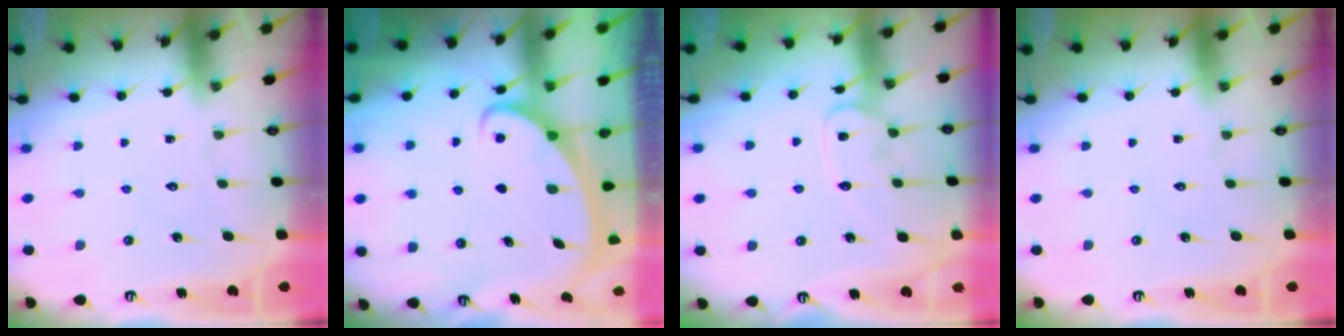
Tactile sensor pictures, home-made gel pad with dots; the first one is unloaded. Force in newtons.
{"total": 2.3, "press": 2.2, "slide": 0.4}
{"total": 11.7, "press": 11.6, "slide": 0.9}
{"total": 0.0}